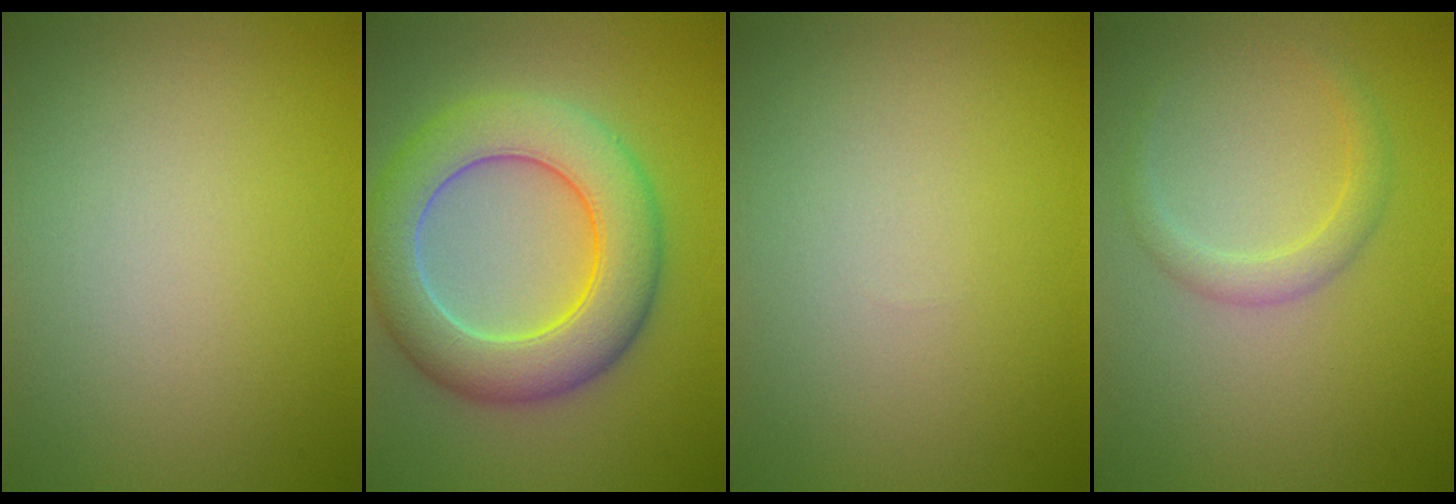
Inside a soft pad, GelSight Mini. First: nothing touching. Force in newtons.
{"total": 8.6, "press": 8.6, "slide": 0.4}
{"total": 0.0}
{"total": 1.9, "press": 1.9, "slide": 0.0}